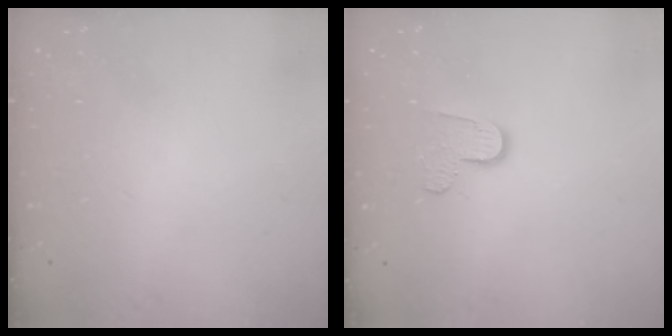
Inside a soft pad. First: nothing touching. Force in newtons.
{"total": 7.0, "press": 7.0, "slide": 0.3}